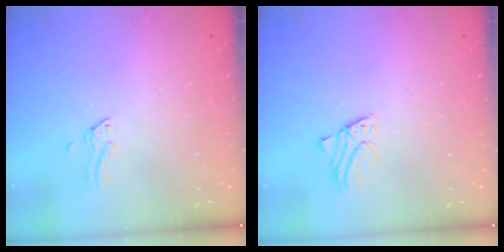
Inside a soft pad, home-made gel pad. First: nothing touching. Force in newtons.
{"total": 1.6, "press": 1.6, "slide": 0.1}